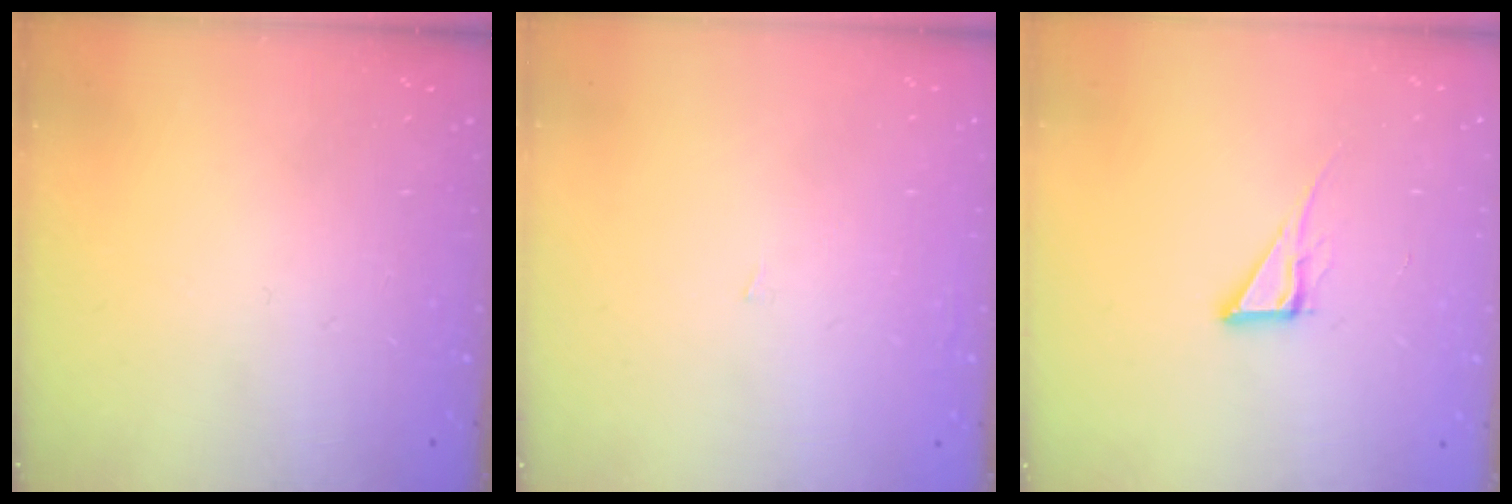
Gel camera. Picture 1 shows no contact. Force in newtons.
{"total": 0.9, "press": 0.9, "slide": 0.0}
{"total": 6.1, "press": 6.1, "slide": 0.4}